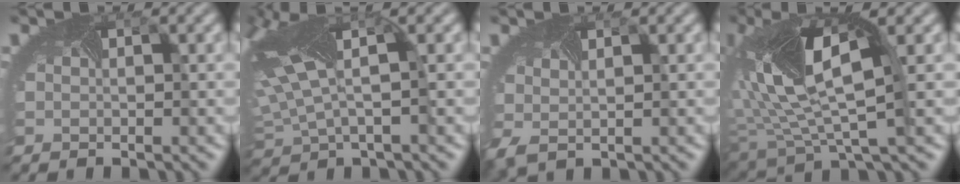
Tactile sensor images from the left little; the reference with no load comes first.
{"total": 8.8, "force": [2.6, 3.7, 7.5], "torque": [-0.209, 0.000, 0.048]}
{"total": 1.3, "force": [0.3, 0.5, 1.2], "torque": [-0.037, -0.004, 0.009]}
{"total": 10.8, "force": [2.1, 4.1, 9.7], "torque": [-0.208, -0.003, 0.034]}